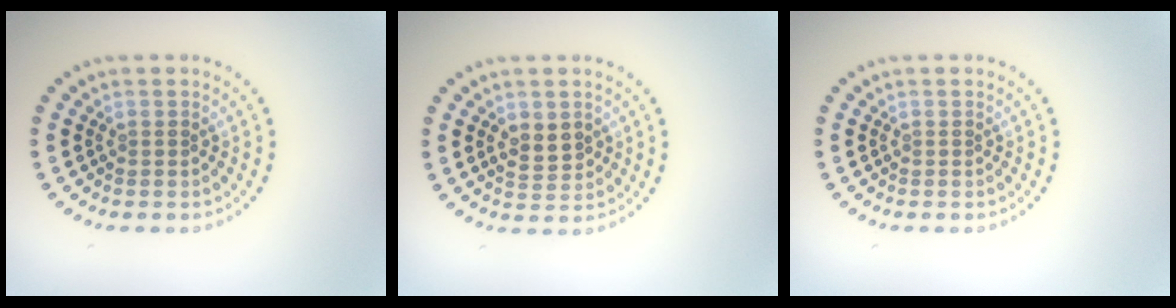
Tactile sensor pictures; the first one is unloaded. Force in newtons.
{"total": 2.4, "press": 2.4, "slide": 0.6}
{"total": 0.0}